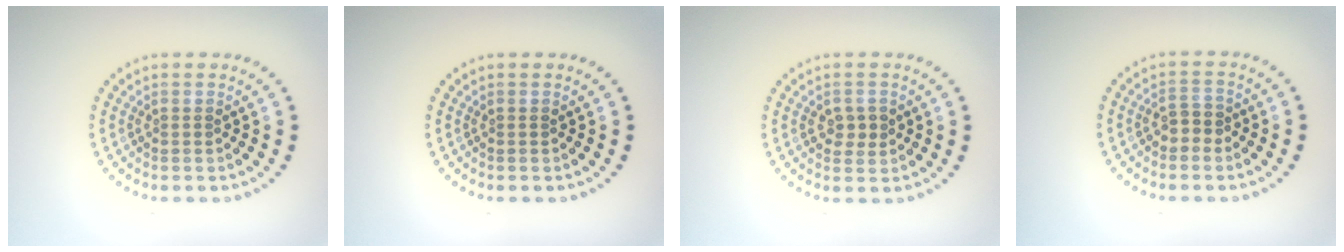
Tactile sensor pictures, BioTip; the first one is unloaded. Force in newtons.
{"total": 0.0}
{"total": 1.8, "press": 1.8, "slide": 0.1}
{"total": 1.8, "press": 1.6, "slide": 0.7}